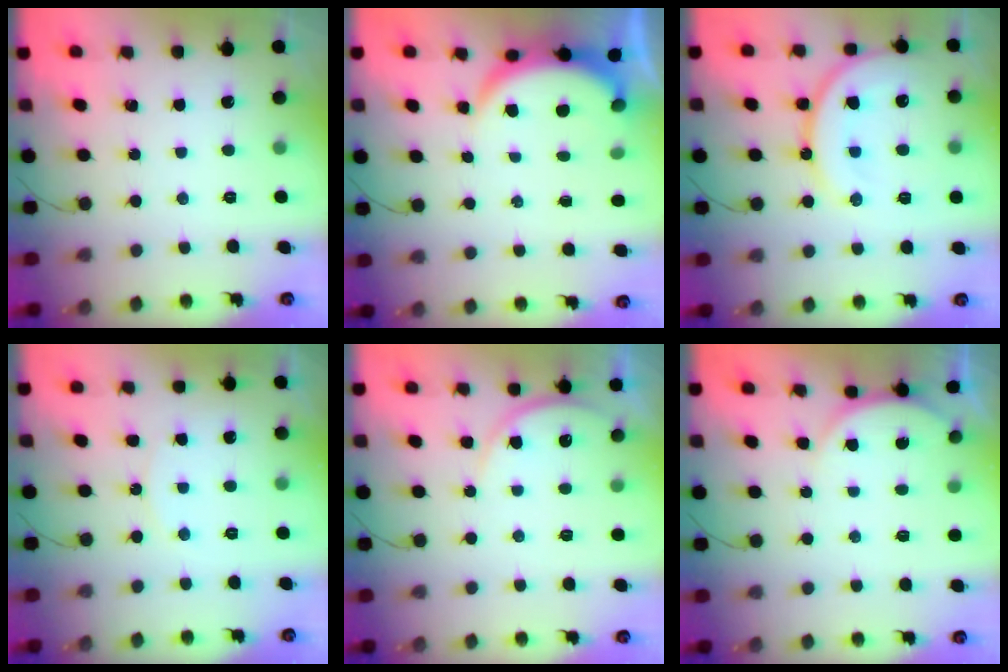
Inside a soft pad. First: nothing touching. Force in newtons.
{"total": 5.4, "press": 5.4, "slide": 0.4}
{"total": 15.7, "press": 15.6, "slide": 2.0}
{"total": 6.2, "press": 6.2, "slide": 0.5}
{"total": 6.6, "press": 6.6, "slide": 0.5}
{"total": 4.0, "press": 4.0, "slide": 0.5}